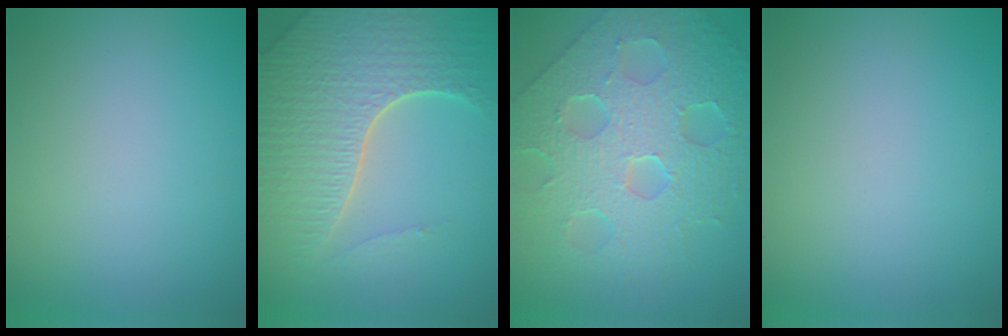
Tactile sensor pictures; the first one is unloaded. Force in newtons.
{"total": 7.1, "press": 5.1, "slide": 5.0}
{"total": 9.3, "press": 6.5, "slide": 6.6}
{"total": 0.0}